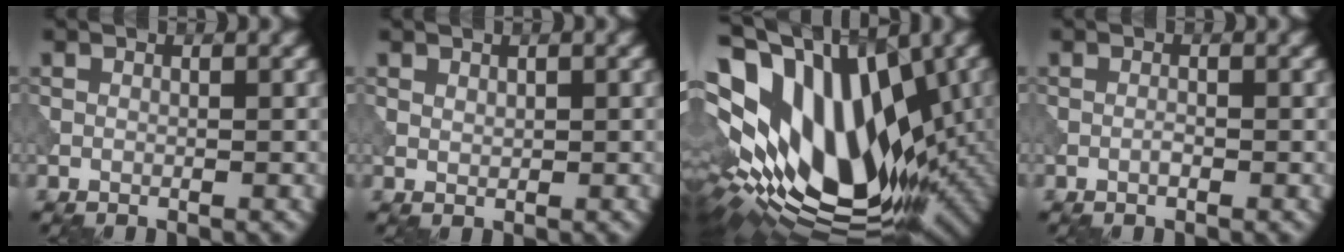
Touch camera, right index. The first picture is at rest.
{"total": 0.7, "force": [0.5, 0.4, 0.3], "torque": [-0.008, -0.001, 0.012]}
{"total": 20.1, "force": [2.6, 11.0, 16.6], "torque": [-0.264, -0.038, 0.079]}
{"total": 0.6, "force": [-0.3, 0.2, 0.5], "torque": [-0.011, 0.001, -0.007]}